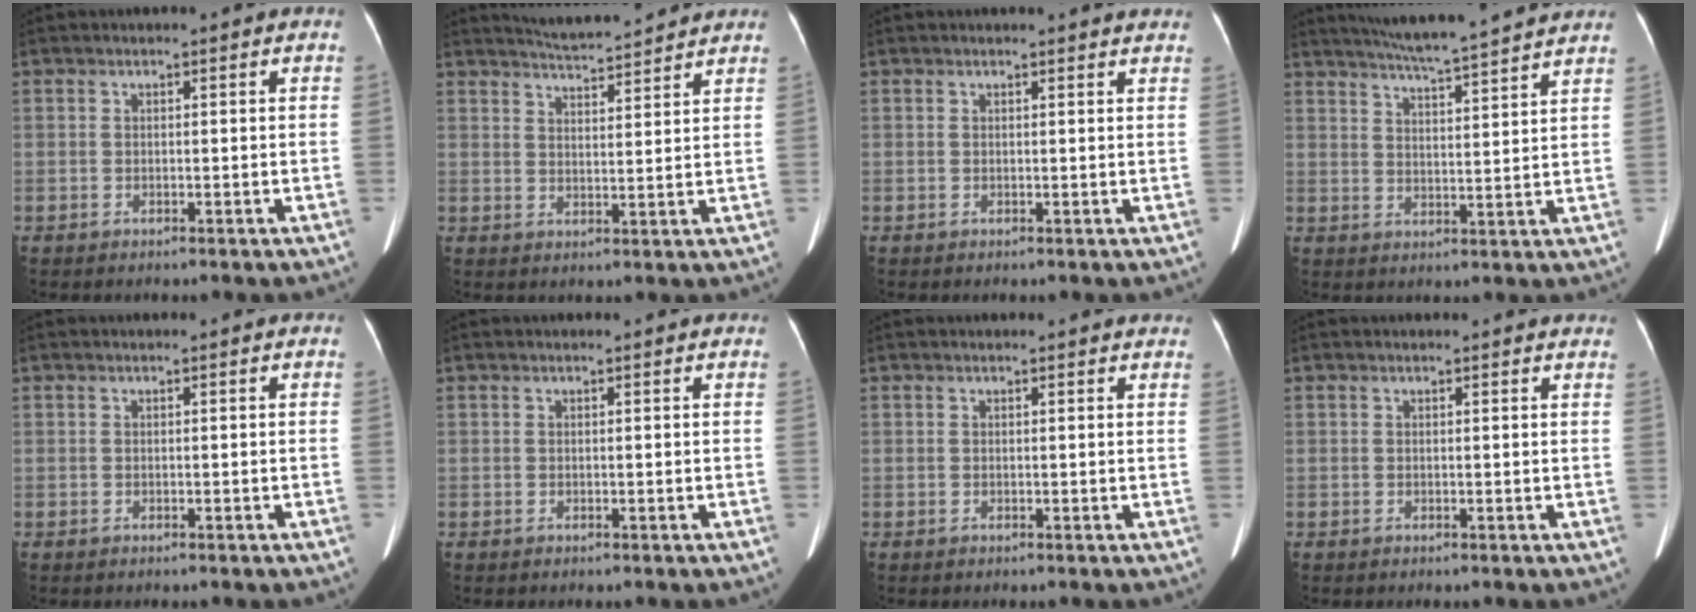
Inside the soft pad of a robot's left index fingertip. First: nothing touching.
{"total": 8.5, "force": [8.2, 0.3, 2.2], "torque": [-0.049, 0.017, 0.122]}
{"total": 4.5, "force": [4.4, 0.3, 0.9], "torque": [-0.011, 0.001, 0.029]}
{"total": 14.9, "force": [13.5, -0.4, 6.4], "torque": [-0.112, 0.009, 0.184]}
{"total": 0.0}
{"total": 0.9, "force": [0.9, 0.1, 0.2], "torque": [-0.010, 0.007, 0.007]}
{"total": 4.5, "force": [4.3, 0.9, 1.0], "torque": [-0.008, 0.007, 0.029]}
{"total": 4.9, "force": [4.7, 0.8, 1.1], "torque": [-0.008, 0.006, 0.032]}